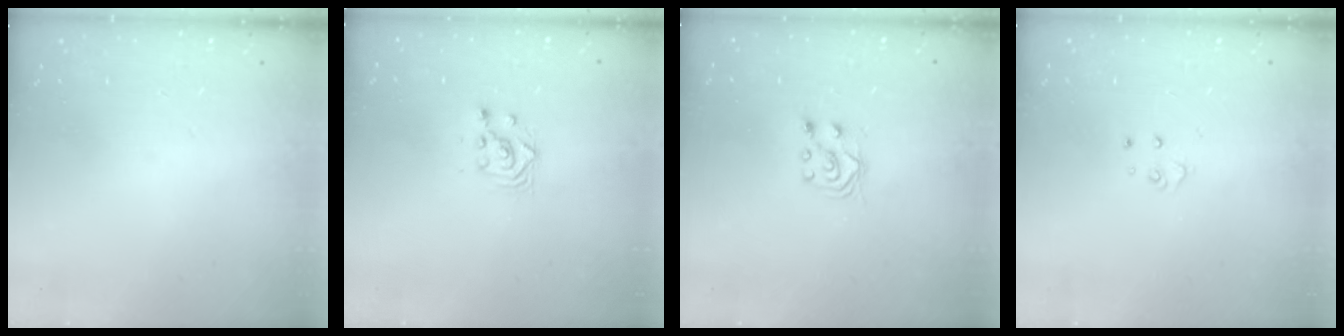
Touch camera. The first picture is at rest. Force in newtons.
{"total": 3.0, "press": 3.0, "slide": 0.1}
{"total": 5.5, "press": 5.5, "slide": 0.4}
{"total": 3.2, "press": 3.2, "slide": 0.3}